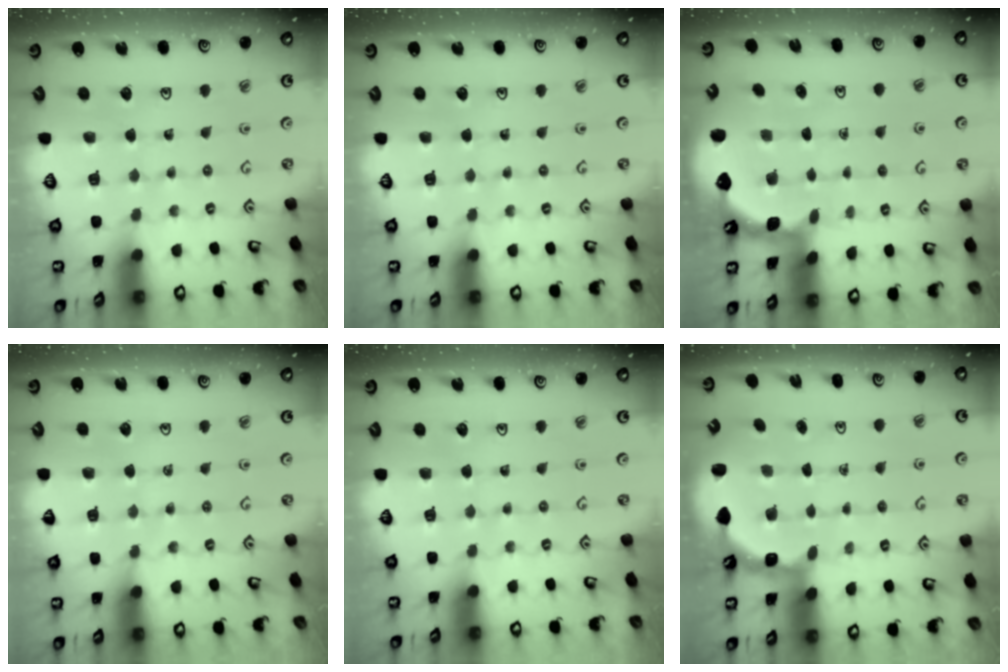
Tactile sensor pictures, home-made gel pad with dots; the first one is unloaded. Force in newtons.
{"total": 0.0}
{"total": 1.7, "press": 1.7, "slide": 0.2}
{"total": 3.0, "press": 3.0, "slide": 0.5}
{"total": 0.0}
{"total": 3.2, "press": 2.7, "slide": 1.7}